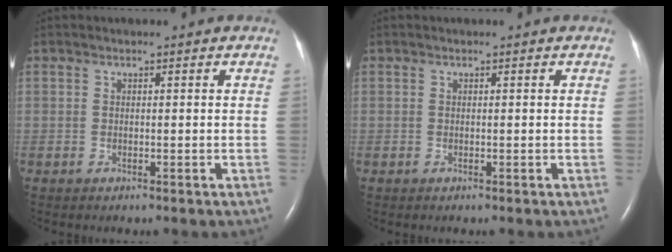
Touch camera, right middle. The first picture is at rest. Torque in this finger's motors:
{"motor_torque": [0.00, 0.00, 0.00, 0.00]}